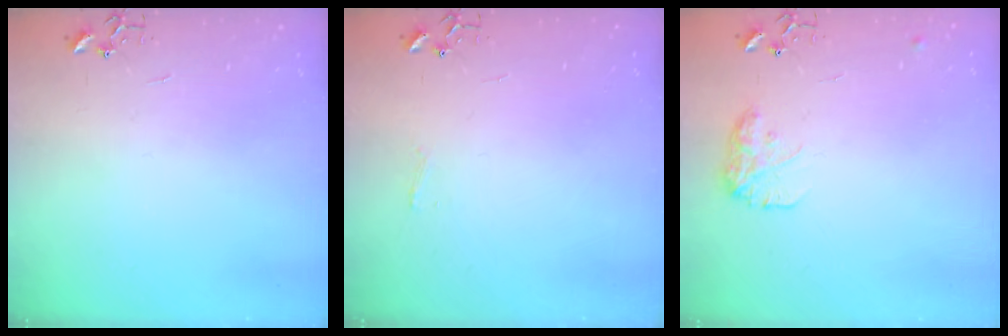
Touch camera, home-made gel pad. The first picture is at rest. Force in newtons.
{"total": 3.7, "press": 3.6, "slide": 0.5}
{"total": 10.8, "press": 10.8, "slide": 0.6}